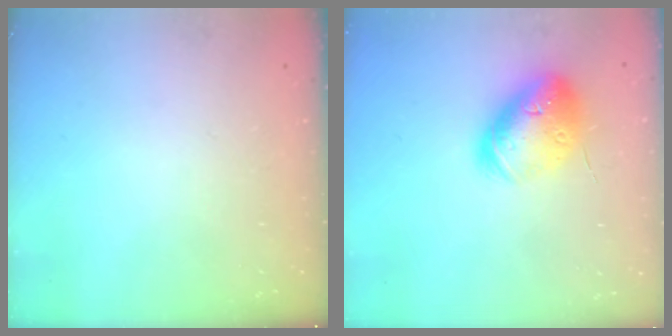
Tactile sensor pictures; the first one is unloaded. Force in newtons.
{"total": 19.2, "press": 18.9, "slide": 3.0}